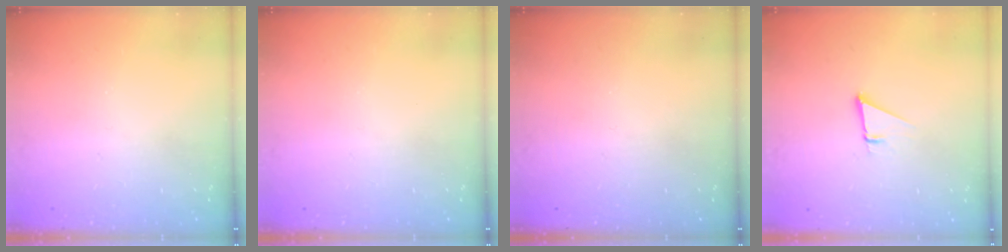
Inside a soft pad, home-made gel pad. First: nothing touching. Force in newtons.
{"total": 0.0}
{"total": 0.0}
{"total": 1.9, "press": 1.9, "slide": 0.0}